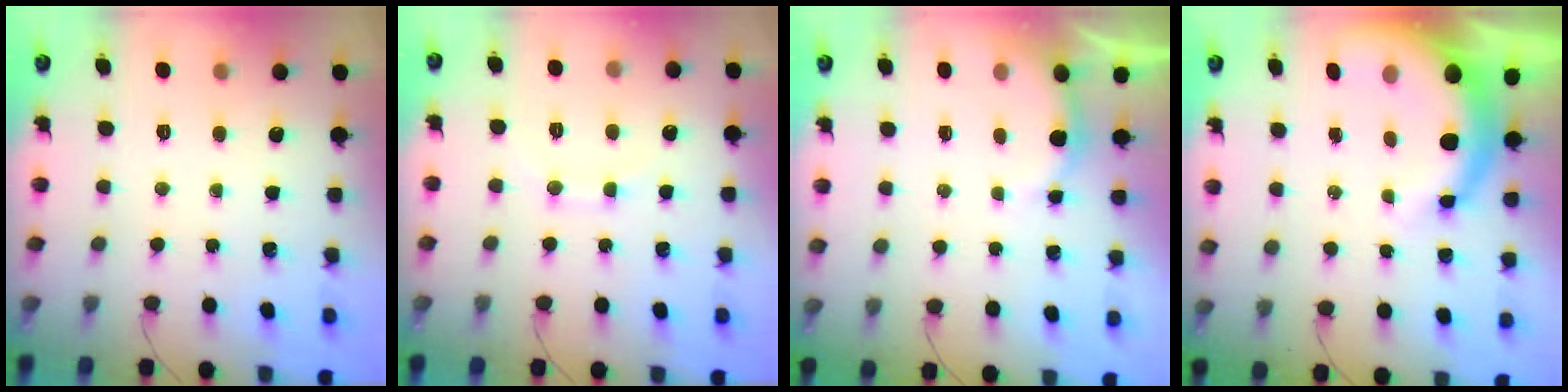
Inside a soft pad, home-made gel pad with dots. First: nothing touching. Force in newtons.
{"total": 5.9, "press": 5.7, "slide": 1.6}
{"total": 2.7, "press": 2.5, "slide": 0.8}
{"total": 9.4, "press": 9.2, "slide": 2.1}